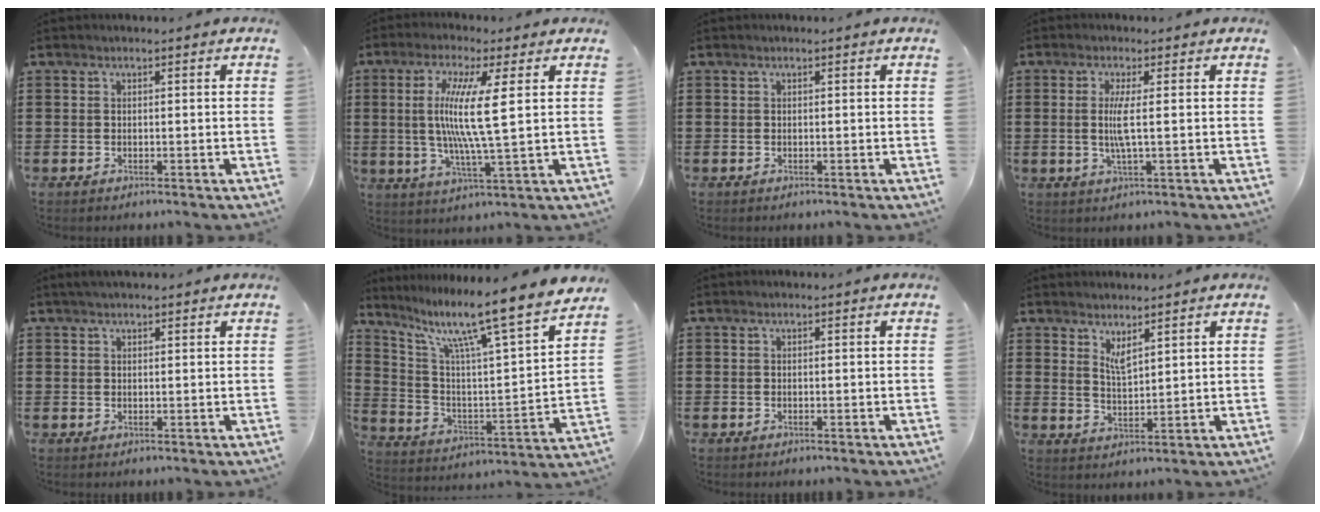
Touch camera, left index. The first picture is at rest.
{"total": 10.1, "force": [1.9, 0.3, 9.9], "torque": [-0.197, -0.005, 0.026]}
{"total": 0.0}
{"total": 4.2, "force": [0.1, -0.1, 4.2], "torque": [-0.087, -0.009, -0.004]}
{"total": 1.7, "force": [1.4, 0.5, 0.7], "torque": [-0.016, 0.003, 0.027]}
{"total": 11.3, "force": [9.0, -0.2, 6.9], "torque": [-0.145, -0.076, 0.132]}
{"total": 0.0}
{"total": 3.0, "force": [2.5, 0.7, 1.5], "torque": [-0.035, 0.001, 0.045]}